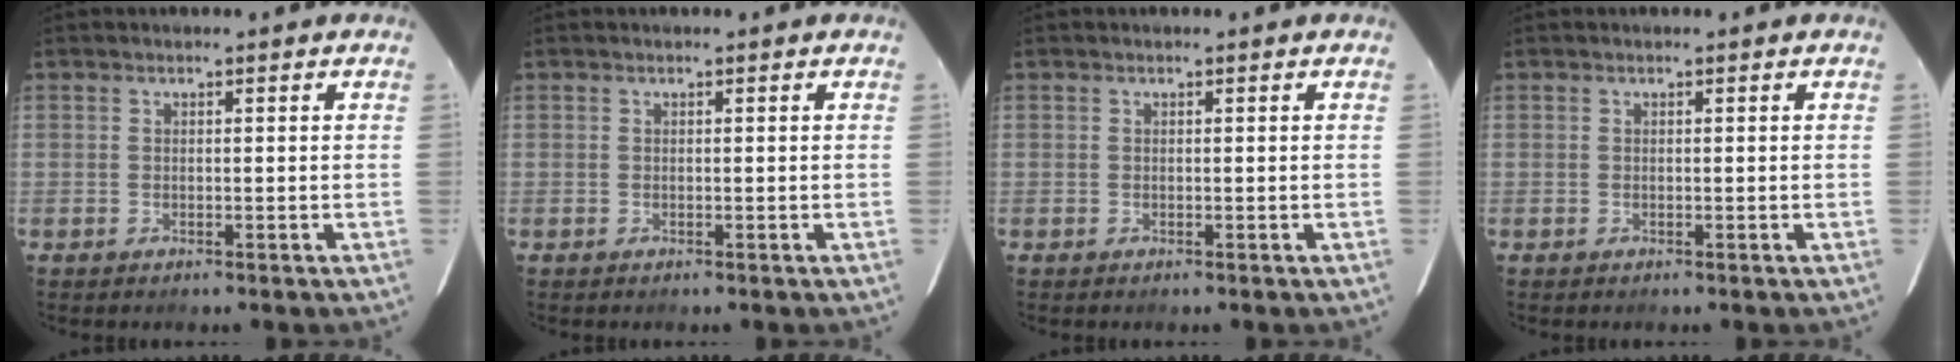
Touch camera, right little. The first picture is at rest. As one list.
[{"total": 0.0}, {"total": 0.0}, {"total": 0.0}]